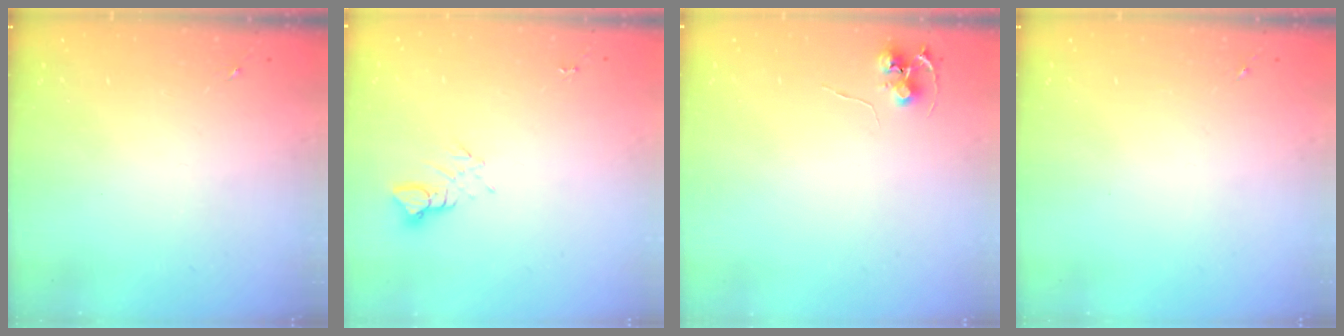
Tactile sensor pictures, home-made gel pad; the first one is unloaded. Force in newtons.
{"total": 3.5, "press": 3.5, "slide": 0.3}
{"total": 5.6, "press": 5.6, "slide": 0.5}
{"total": 0.0}